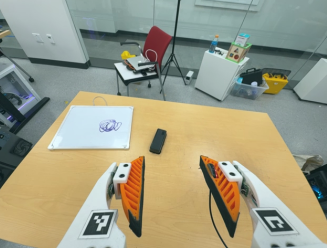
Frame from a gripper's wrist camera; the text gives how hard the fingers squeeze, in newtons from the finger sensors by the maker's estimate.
{"total": 0.0}